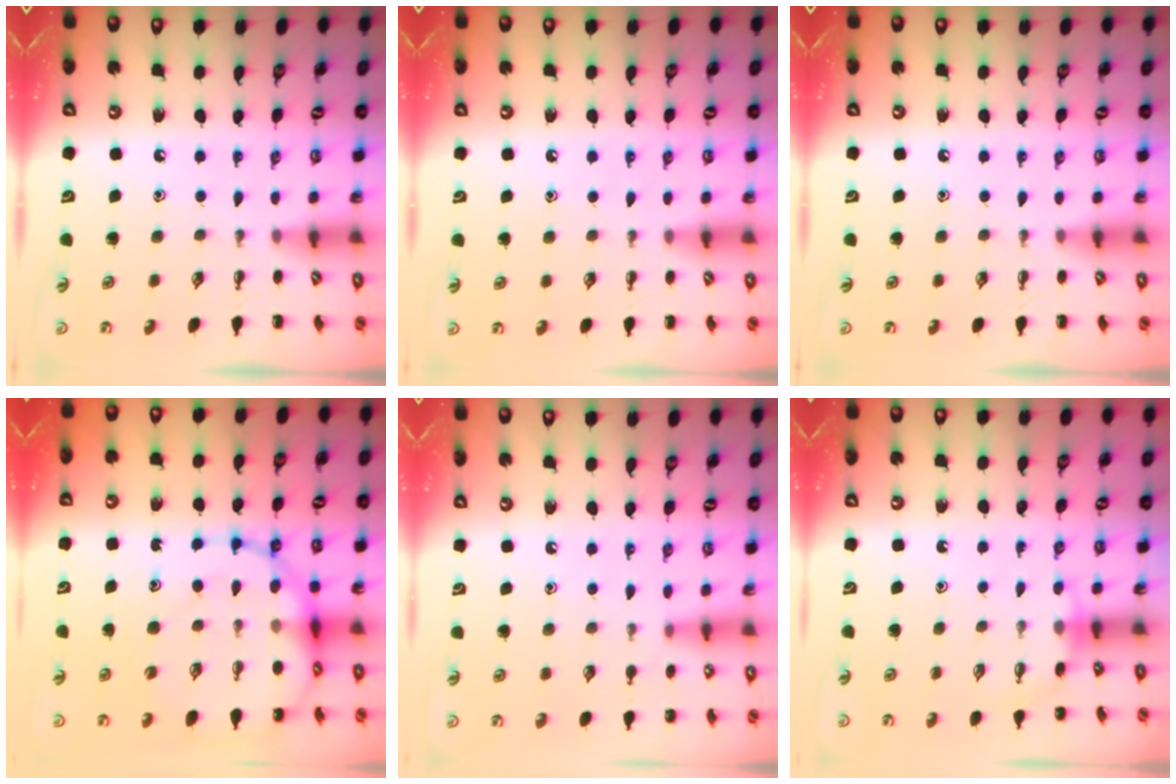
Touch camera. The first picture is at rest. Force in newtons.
{"total": 5.5, "press": 5.2, "slide": 1.8}
{"total": 0.0}
{"total": 19.4, "press": 19.2, "slide": 3.0}
{"total": 6.3, "press": 6.0, "slide": 2.0}
{"total": 5.1, "press": 4.9, "slide": 1.3}